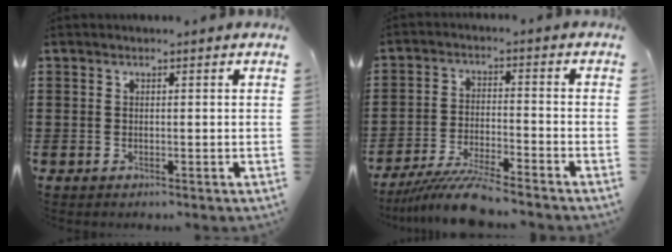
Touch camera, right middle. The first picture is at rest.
{"total": 7.0, "force": [-6.4, 0.0, 2.9], "torque": [-0.059, -0.008, -0.122]}